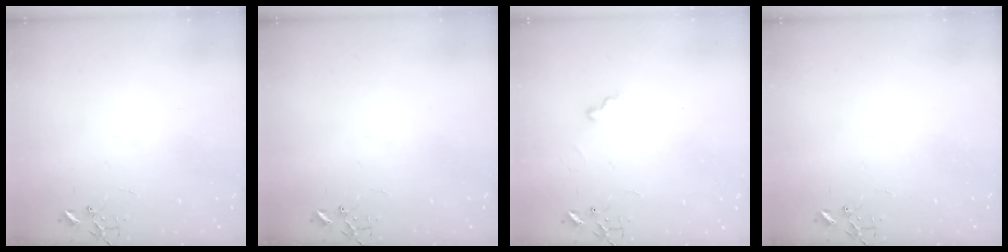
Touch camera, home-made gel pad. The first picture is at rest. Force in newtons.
{"total": 0.0}
{"total": 5.9, "press": 5.8, "slide": 0.6}
{"total": 0.0}